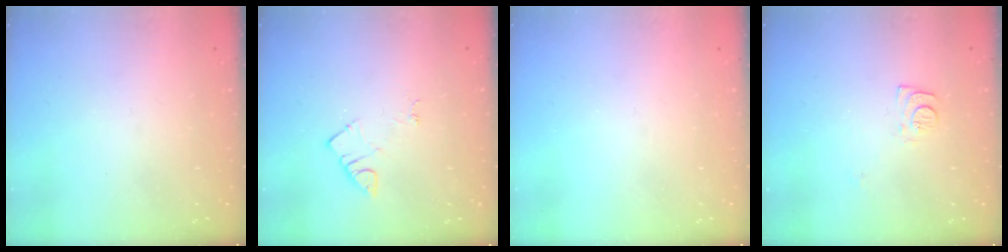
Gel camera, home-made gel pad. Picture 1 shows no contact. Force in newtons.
{"total": 4.2, "press": 4.1, "slide": 0.8}
{"total": 0.0}
{"total": 7.9, "press": 7.9, "slide": 0.7}